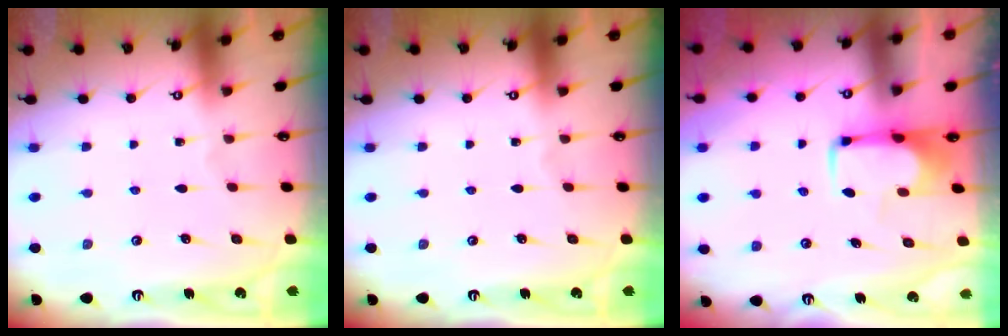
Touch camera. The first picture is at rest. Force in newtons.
{"total": 0.0}
{"total": 2.1, "press": 2.1, "slide": 0.4}